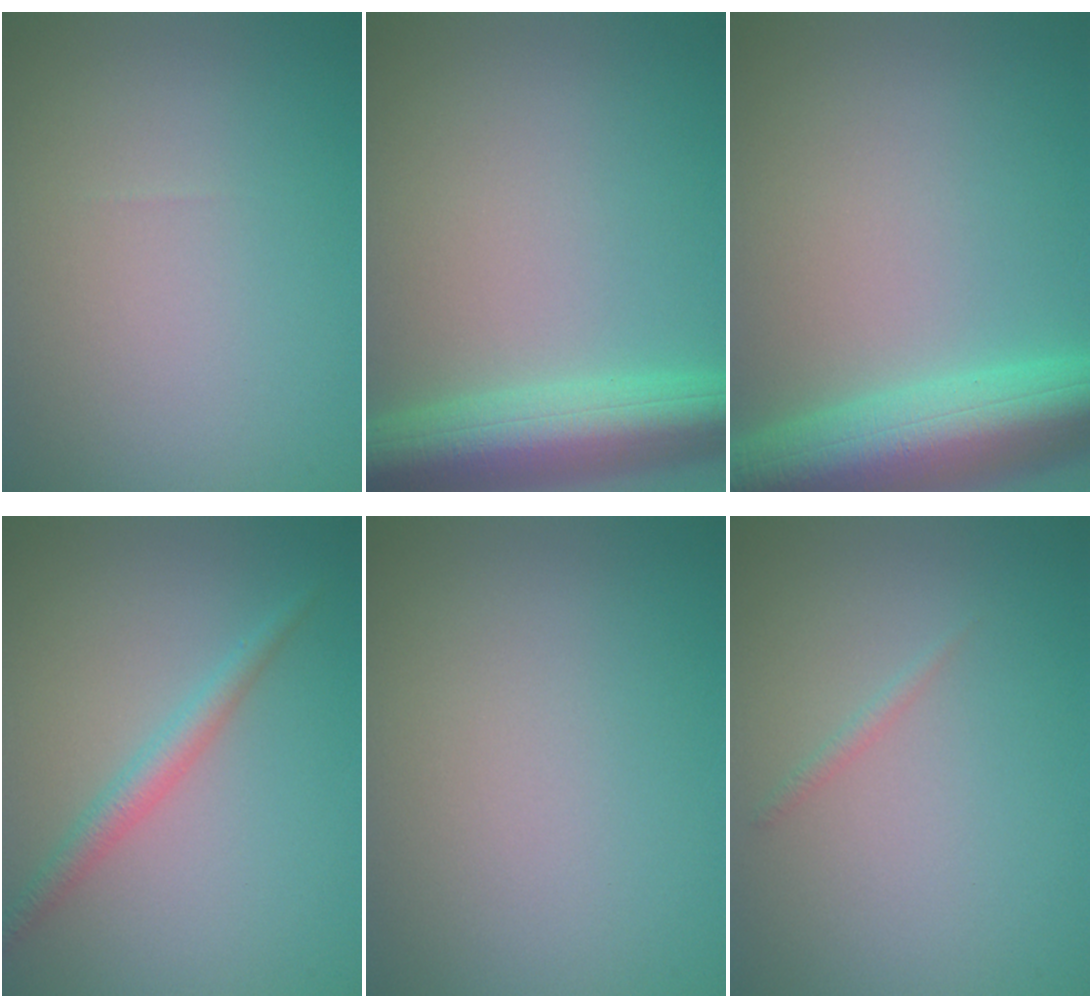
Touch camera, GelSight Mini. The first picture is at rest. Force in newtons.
{"total": 7.7, "press": 7.7, "slide": 0.3}
{"total": 10.0, "press": 10.0, "slide": 0.3}
{"total": 2.1, "press": 2.1, "slide": 0.0}
{"total": 0.0}
{"total": 0.6, "press": 0.6, "slide": 0.0}